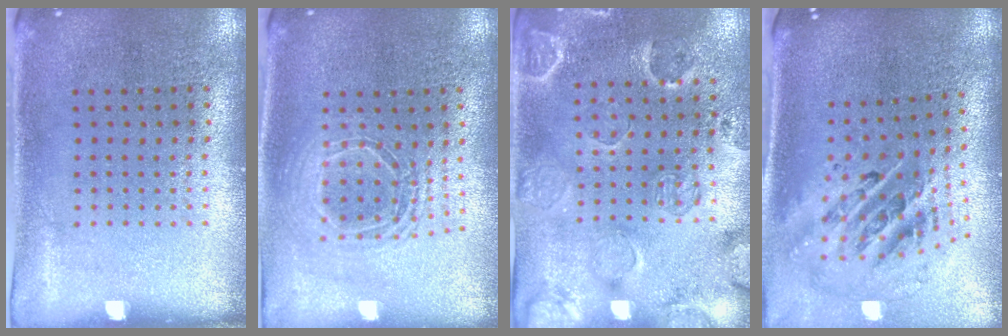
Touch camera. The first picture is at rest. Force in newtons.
{"total": 1.7, "press": 1.4, "slide": 0.9}
{"total": 2.5, "press": 2.1, "slide": 1.4}
{"total": 2.2, "press": 1.6, "slide": 1.5}